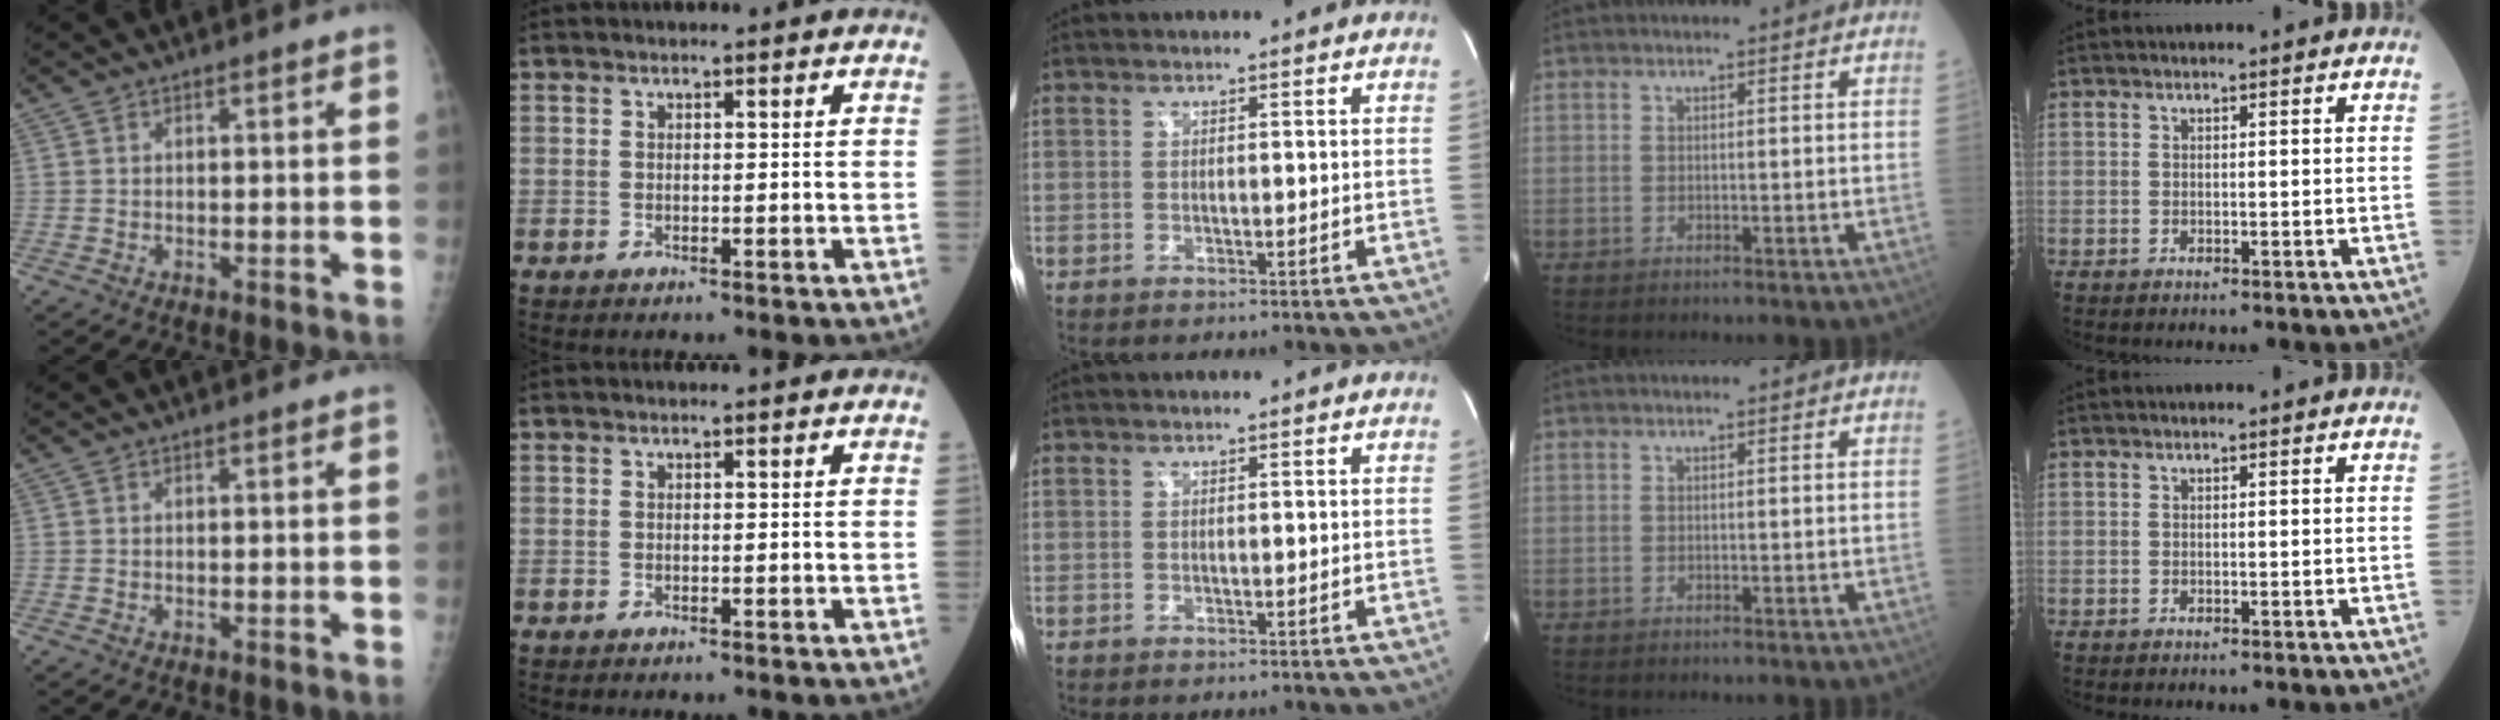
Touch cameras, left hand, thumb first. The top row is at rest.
{}